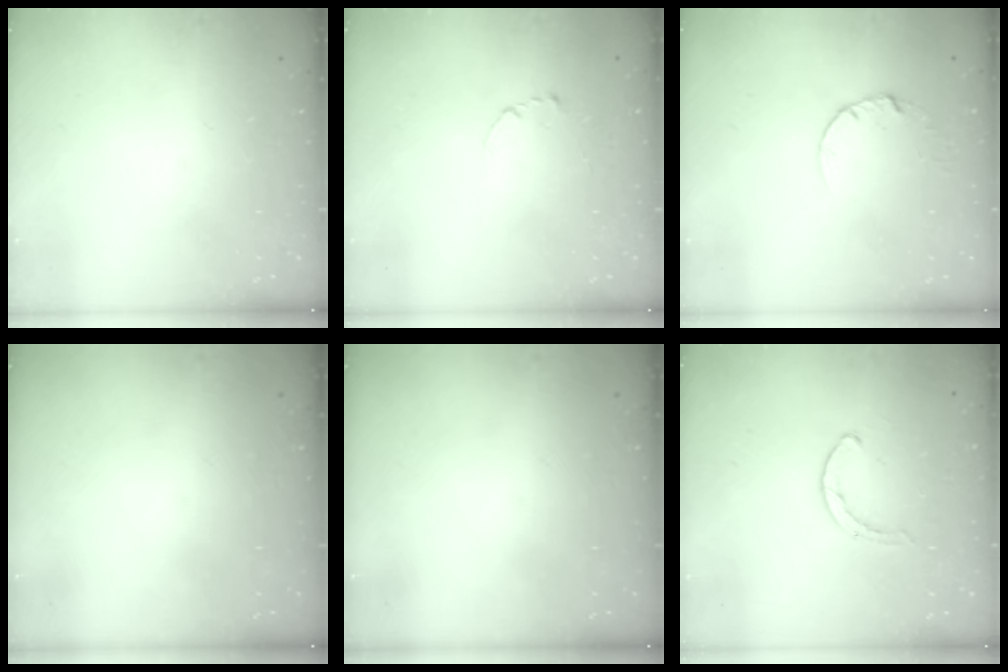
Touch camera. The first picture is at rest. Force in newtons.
{"total": 2.7, "press": 2.7, "slide": 0.3}
{"total": 2.7, "press": 2.7, "slide": 0.2}
{"total": 0.0}
{"total": 0.0}
{"total": 1.9, "press": 1.8, "slide": 0.3}